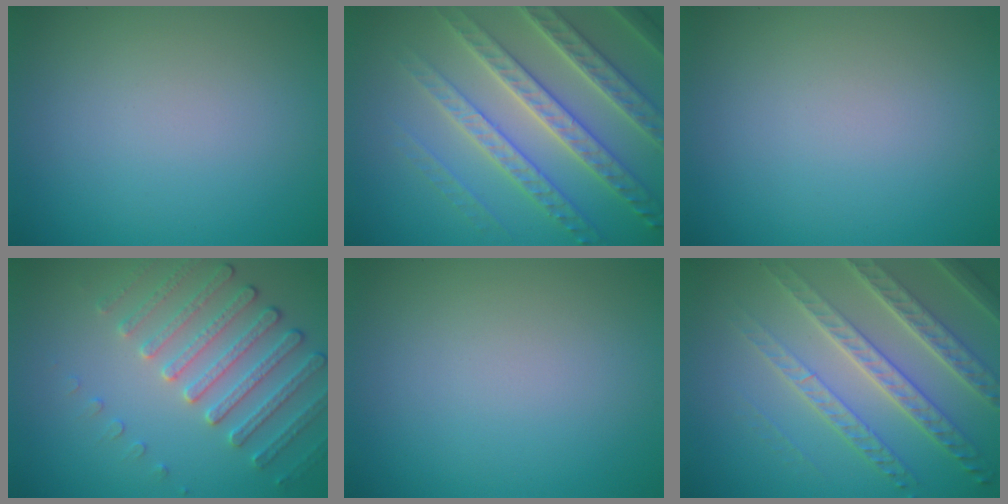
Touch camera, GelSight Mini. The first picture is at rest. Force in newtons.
{"total": 7.0, "press": 6.8, "slide": 1.7}
{"total": 0.0}
{"total": 4.0, "press": 3.7, "slide": 1.6}
{"total": 0.0}
{"total": 7.2, "press": 5.1, "slide": 5.1}